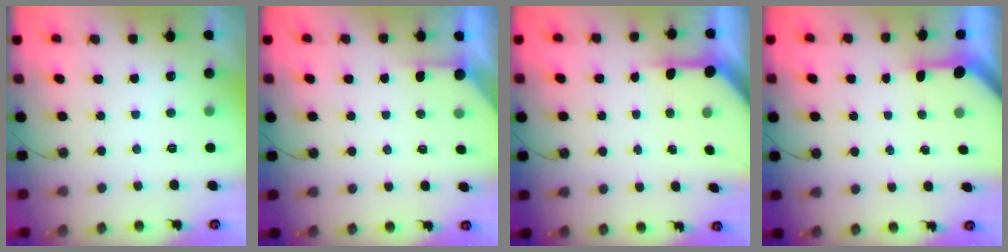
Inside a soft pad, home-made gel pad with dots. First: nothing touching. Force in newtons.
{"total": 2.7, "press": 2.7, "slide": 0.3}
{"total": 5.8, "press": 5.8, "slide": 0.3}
{"total": 3.2, "press": 3.2, "slide": 0.3}